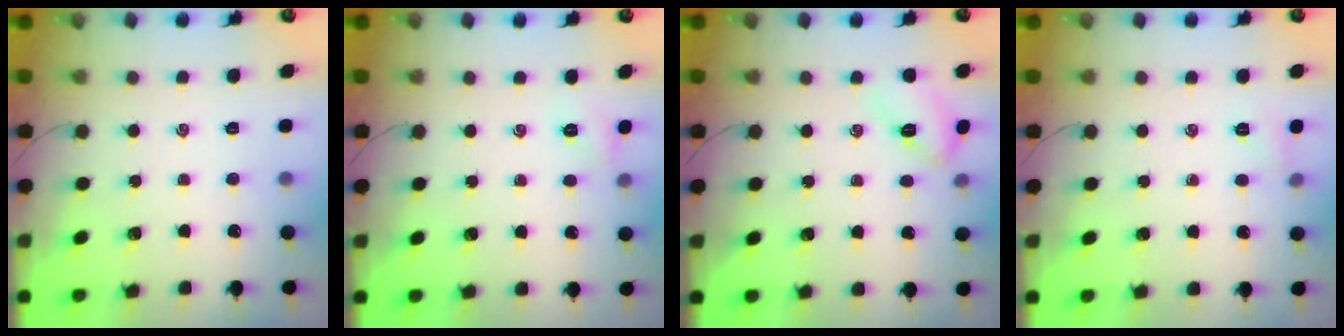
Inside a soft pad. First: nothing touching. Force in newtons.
{"total": 2.6, "press": 2.6, "slide": 0.6}
{"total": 5.1, "press": 5.1, "slide": 0.7}
{"total": 4.5, "press": 4.3, "slide": 1.5}